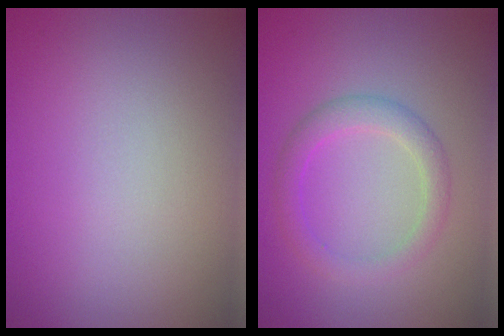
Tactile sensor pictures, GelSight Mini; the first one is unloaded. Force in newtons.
{"total": 2.6, "press": 2.6, "slide": 0.1}